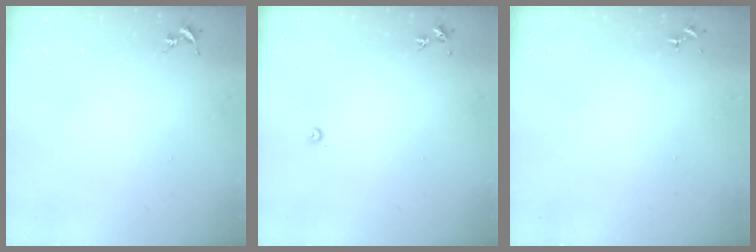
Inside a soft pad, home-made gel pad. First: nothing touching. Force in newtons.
{"total": 2.7, "press": 2.7, "slide": 0.2}
{"total": 0.0}